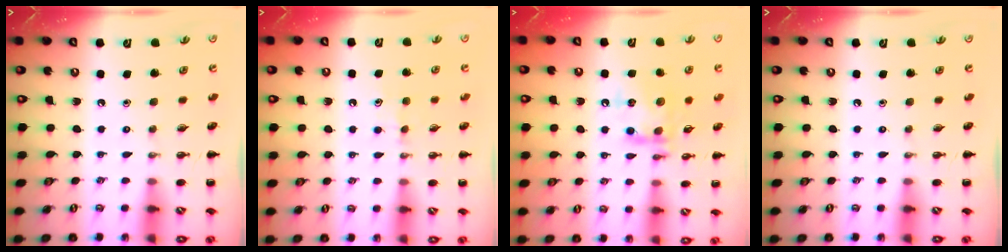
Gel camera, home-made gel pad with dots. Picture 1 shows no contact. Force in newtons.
{"total": 4.1, "press": 4.0, "slide": 1.2}
{"total": 13.9, "press": 13.7, "slide": 1.8}
{"total": 0.0}